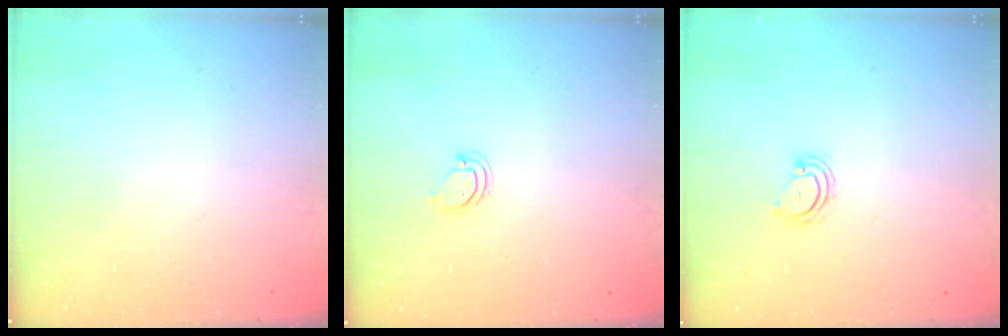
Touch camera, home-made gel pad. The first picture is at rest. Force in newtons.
{"total": 3.6, "press": 3.6, "slide": 0.5}
{"total": 4.5, "press": 4.5, "slide": 0.4}